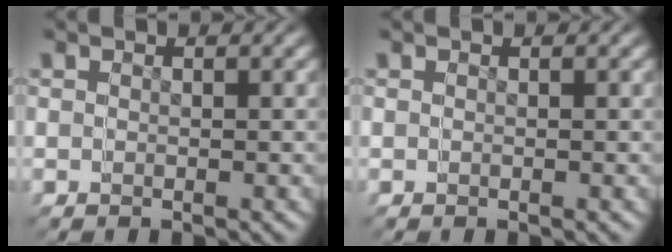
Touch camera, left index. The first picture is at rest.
{"total": 0.0}